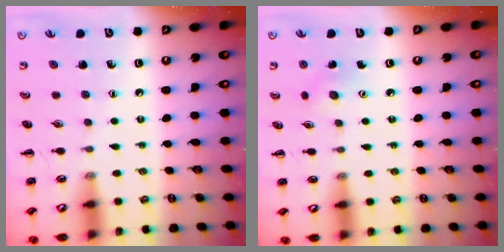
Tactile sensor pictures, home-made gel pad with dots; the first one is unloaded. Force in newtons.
{"total": 3.1, "press": 3.0, "slide": 0.8}